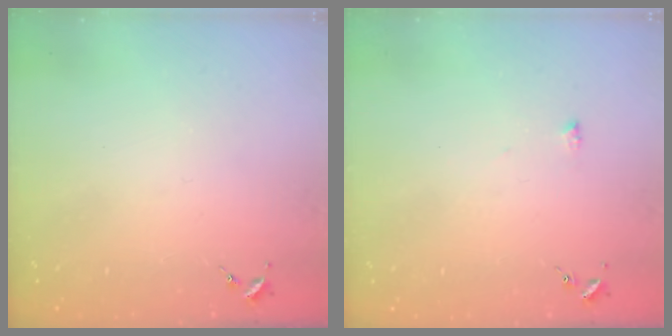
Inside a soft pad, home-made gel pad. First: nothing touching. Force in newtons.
{"total": 3.9, "press": 3.9, "slide": 0.6}